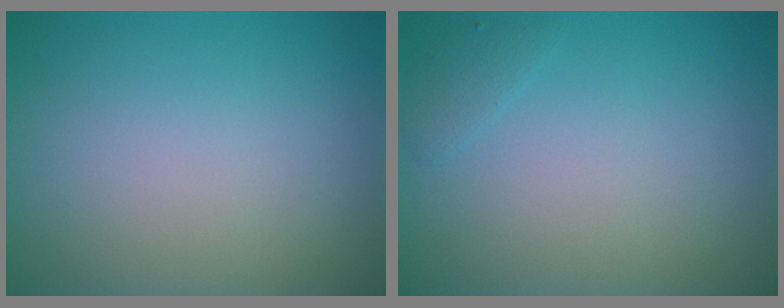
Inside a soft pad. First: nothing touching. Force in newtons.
{"total": 0.8, "press": 0.8, "slide": 0.1}